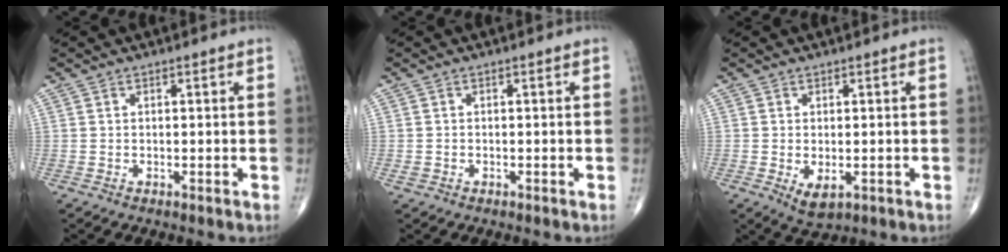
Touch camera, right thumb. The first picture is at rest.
{"total": 0.8, "force": [-0.3, 0.7, 0.3], "torque": [-0.010, 0.002, -0.003]}
{"total": 3.8, "force": [-0.9, 2.0, 3.1], "torque": [-0.047, -0.009, -0.005]}